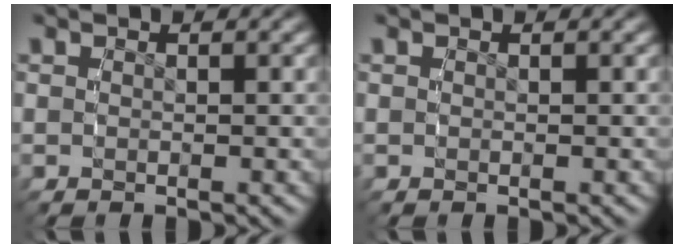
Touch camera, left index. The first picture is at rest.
{"total": 0.0}